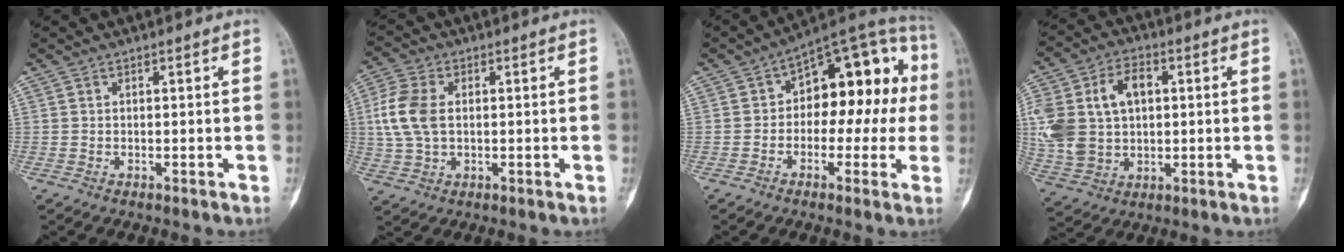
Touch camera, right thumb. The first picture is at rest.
{"total": 8.8, "force": [1.0, 5.5, 6.8], "torque": [-0.158, 0.007, 0.020]}
{"total": 17.1, "force": [0.8, 10.1, 13.7], "torque": [-0.127, 0.046, 0.003]}
{"total": 17.5, "force": [2.8, 12.3, 12.0], "torque": [-0.251, 0.015, 0.058]}